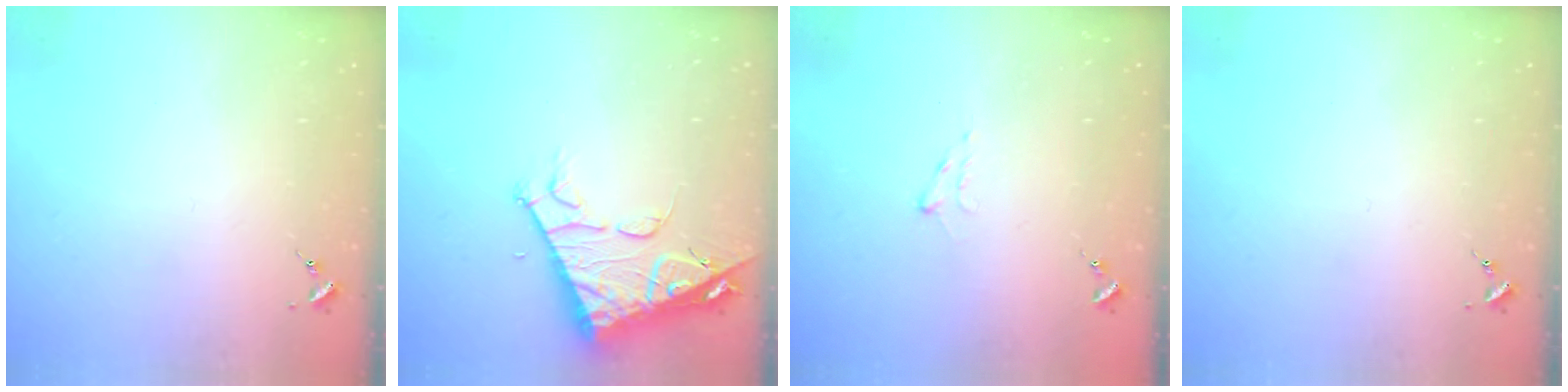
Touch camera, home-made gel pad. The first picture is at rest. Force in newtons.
{"total": 12.8, "press": 12.7, "slide": 1.6}
{"total": 5.7, "press": 5.7, "slide": 0.7}
{"total": 0.0}